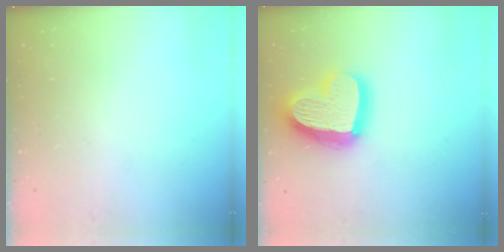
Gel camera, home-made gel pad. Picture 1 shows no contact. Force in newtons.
{"total": 21.5, "press": 21.4, "slide": 2.1}